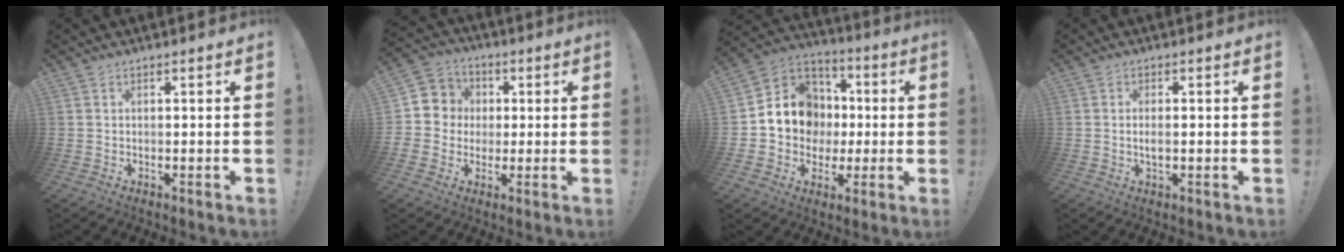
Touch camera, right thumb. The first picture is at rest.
{"total": 8.2, "force": [-0.6, 8.0, 1.7], "torque": [-0.033, 0.013, -0.005]}
{"total": 13.6, "force": [0.4, 12.4, 5.6], "torque": [-0.064, 0.003, 0.023]}
{"total": 2.5, "force": [-0.3, 1.0, 2.3], "torque": [-0.038, 0.003, -0.006]}